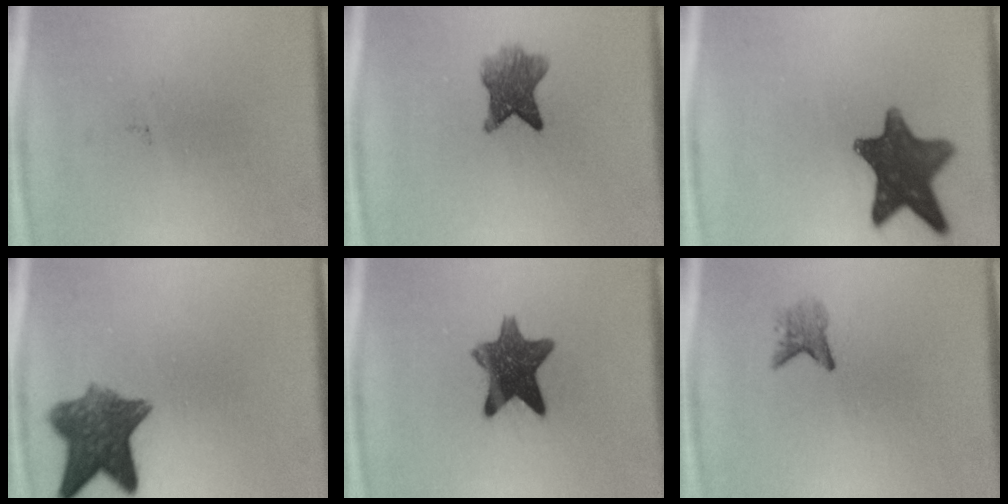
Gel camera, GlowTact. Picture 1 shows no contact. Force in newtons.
{"total": 5.9}
{"total": 12.4}
{"total": 8.8}
{"total": 10.6}
{"total": 2.0}